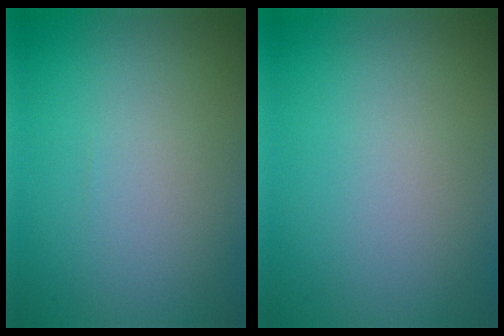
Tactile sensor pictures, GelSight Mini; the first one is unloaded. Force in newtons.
{"total": 0.0}